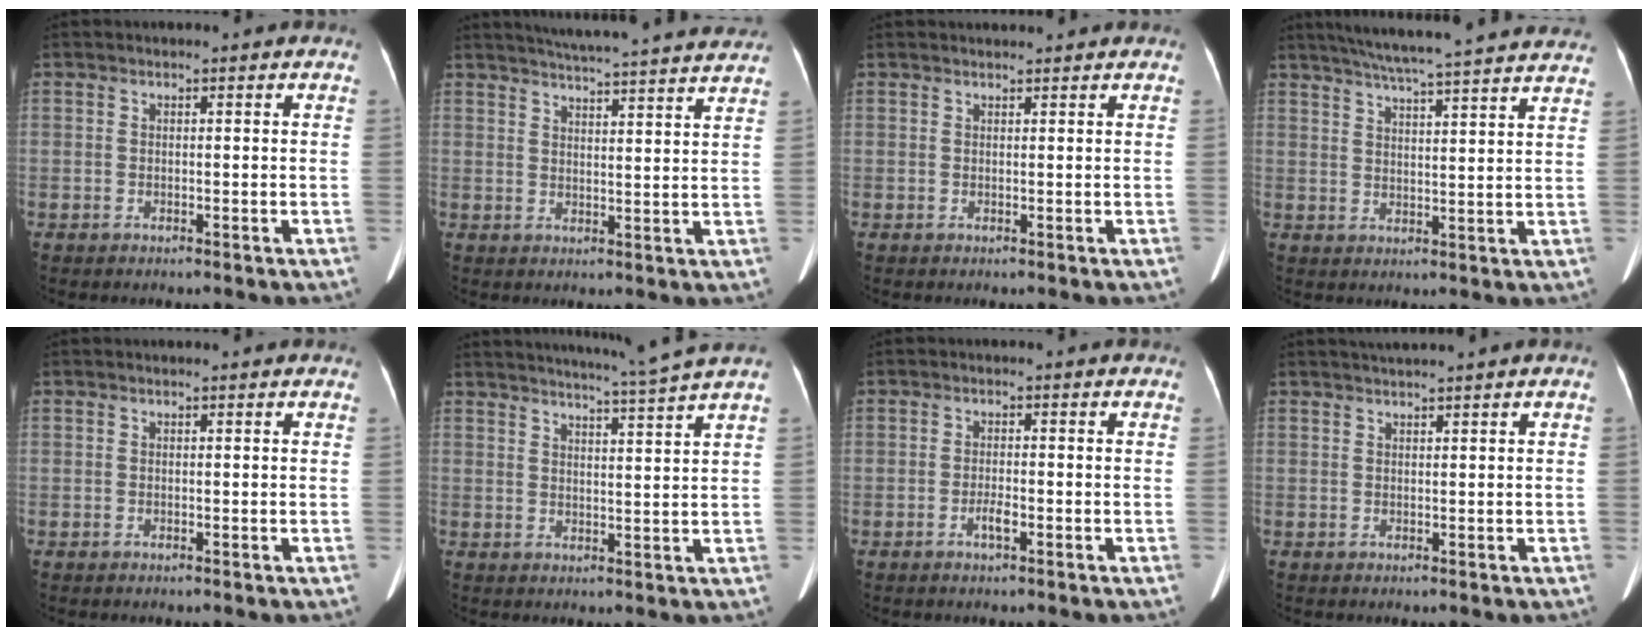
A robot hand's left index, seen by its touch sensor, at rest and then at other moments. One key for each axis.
{"total": 20.2, "fx": 18.8, "fy": -0.1, "fz": 7.5, "tx": -0.119, "ty": -0.010, "tz": 0.234}
{"total": 2.2, "fx": 2.2, "fy": 0.2, "fz": 0.4, "tx": -0.009, "ty": 0.021, "tz": 0.031}
{"total": 23.5, "fx": 21.1, "fy": 0.5, "fz": 10.4, "tx": -0.169, "ty": 0.003, "tz": 0.270}
{"total": 0.6, "fx": 0.6, "fy": 0.0, "fz": 0.1, "tx": -0.004, "ty": 0.001, "tz": 0.005}
{"total": 9.4, "fx": 8.3, "fy": -2.7, "fz": 3.3, "tx": -0.055, "ty": -0.029, "tz": 0.112}
{"total": 1.8, "fx": -1.0, "fy": 0.3, "fz": 1.5, "tx": -0.029, "ty": -0.001, "tz": -0.018}
{"total": 2.3, "fx": 1.9, "fy": -0.8, "fz": 0.9, "tx": -0.013, "ty": 0.013, "tz": 0.037}